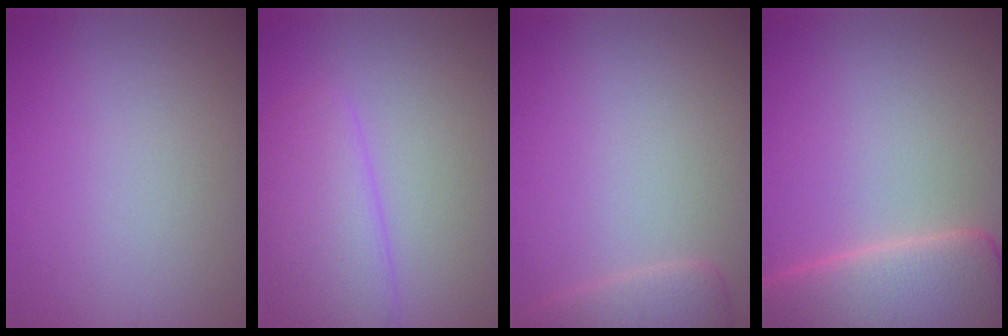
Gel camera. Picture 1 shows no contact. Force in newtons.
{"total": 4.4, "press": 4.4, "slide": 0.2}
{"total": 2.9, "press": 2.9, "slide": 0.3}
{"total": 11.1, "press": 11.1, "slide": 0.7}